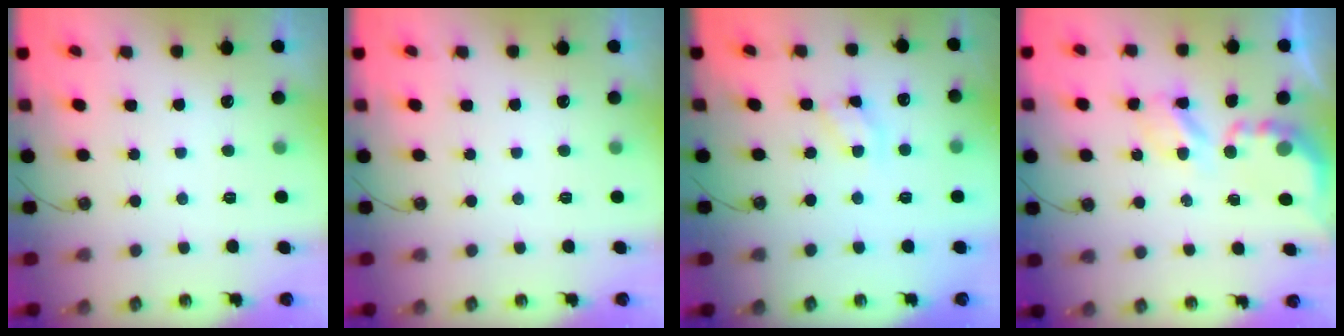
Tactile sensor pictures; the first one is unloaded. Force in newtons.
{"total": 0.0}
{"total": 5.2, "press": 5.2, "slide": 0.3}
{"total": 5.3, "press": 5.3, "slide": 0.5}